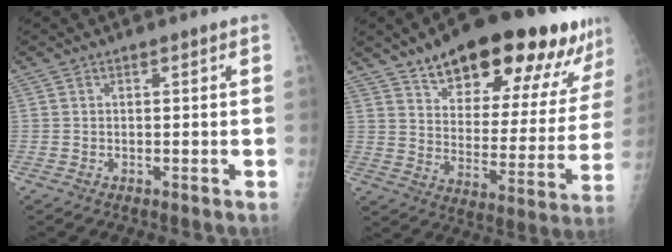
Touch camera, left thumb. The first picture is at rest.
{"total": 26.8, "force": [18.3, 9.4, 17.2], "torque": [-0.213, -0.057, 0.269]}